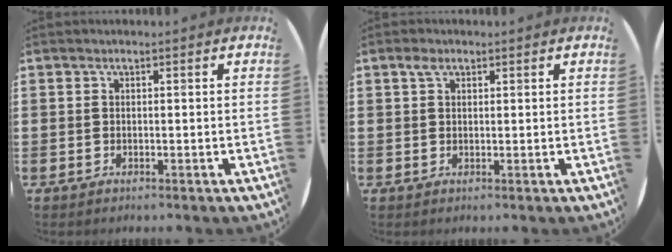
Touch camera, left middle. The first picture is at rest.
{"total": 1.5, "force": [0.9, 0.9, 0.8], "torque": [-0.010, 0.003, 0.015]}